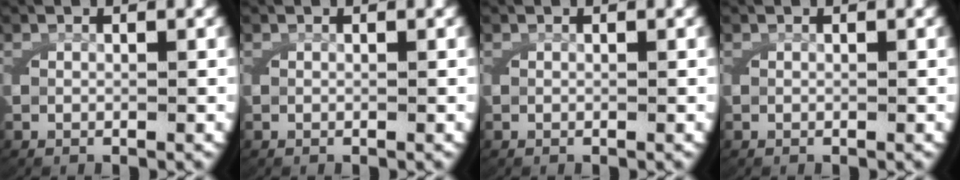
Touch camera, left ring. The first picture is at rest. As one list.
[{"total": 0.0}, {"total": 0.0}, {"total": 0.0}]